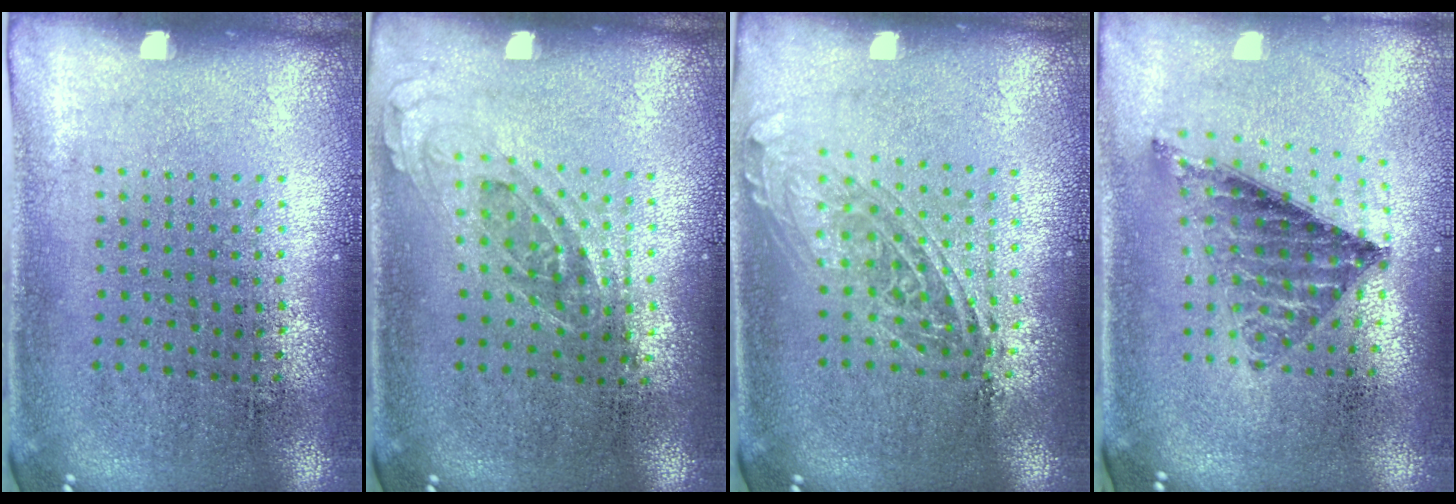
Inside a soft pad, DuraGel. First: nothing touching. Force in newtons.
{"total": 0.8, "press": 0.7, "slide": 0.4}
{"total": 1.5, "press": 1.2, "slide": 0.9}
{"total": 0.9, "press": 0.8, "slide": 0.3}